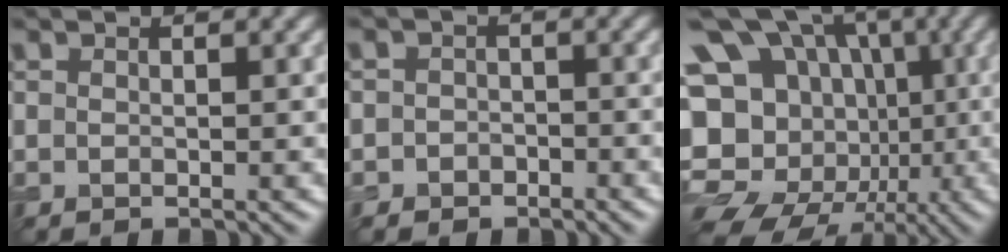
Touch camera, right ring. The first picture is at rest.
{"total": 1.8, "force": [-0.9, 1.6, 0.2], "torque": [0.025, 0.004, -0.027]}
{"total": 21.5, "force": [-2.6, 18.2, 11.2], "torque": [-0.184, 0.009, -0.057]}